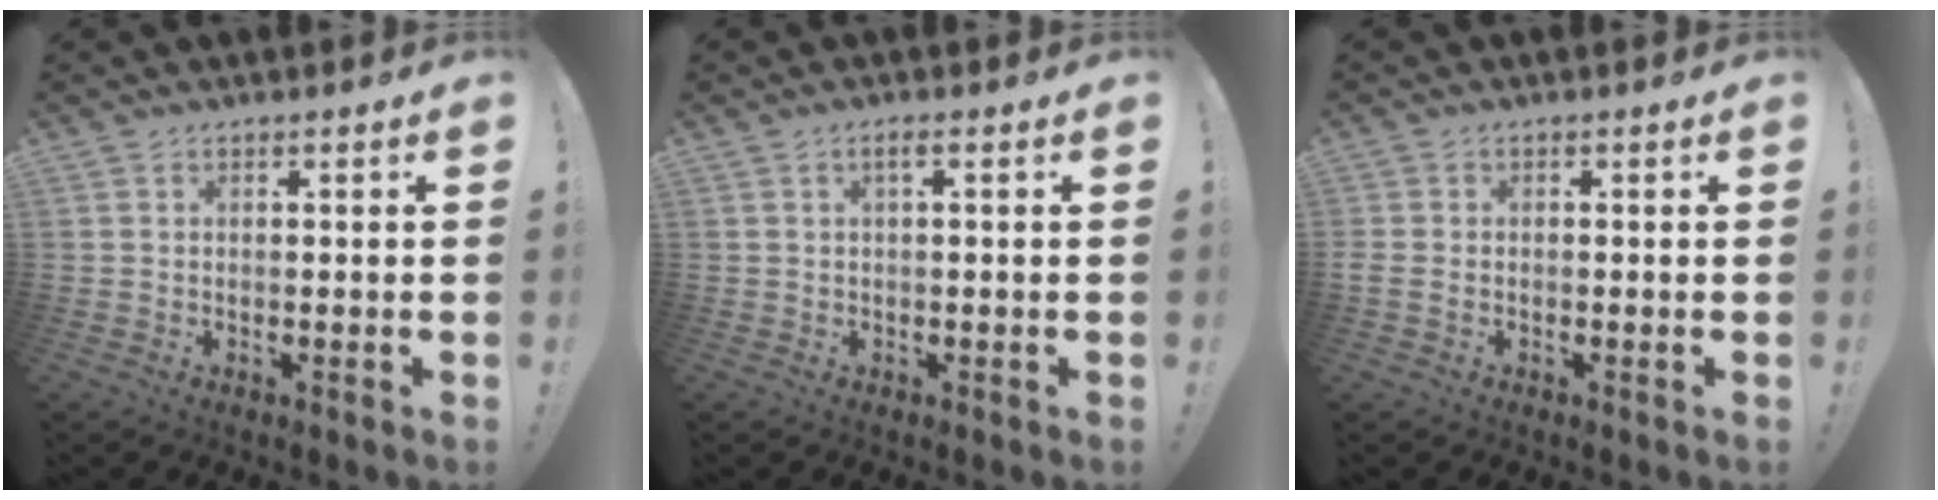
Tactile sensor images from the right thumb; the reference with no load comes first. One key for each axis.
{"total": 1.8, "fx": 0.2, "fy": 0.1, "fz": 1.8, "tx": -0.032, "ty": 0.002, "tz": 0.000}
{"total": 1.6, "fx": -0.6, "fy": 1.1, "fz": 1.0, "tx": -0.024, "ty": 0.006, "tz": -0.008}